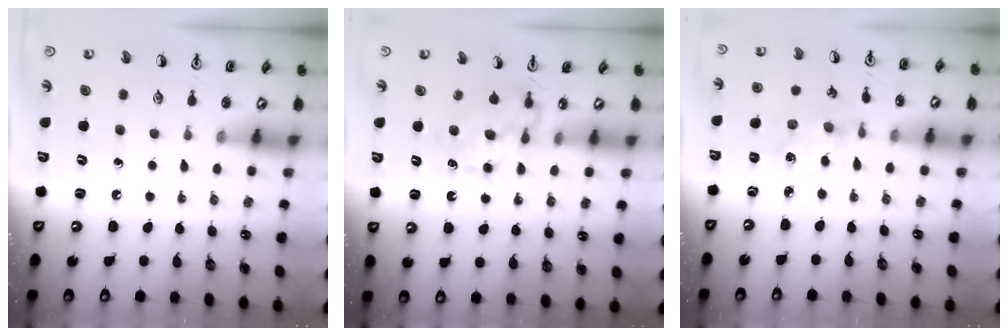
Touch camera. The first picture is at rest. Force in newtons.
{"total": 6.9, "press": 6.9, "slide": 0.5}
{"total": 1.7, "press": 1.6, "slide": 0.3}